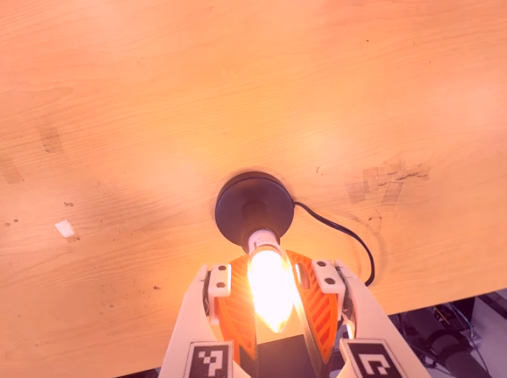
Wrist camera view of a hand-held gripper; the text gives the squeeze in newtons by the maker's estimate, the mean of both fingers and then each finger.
{"total": 17.1, "left": 16.7, "right": 17.5}